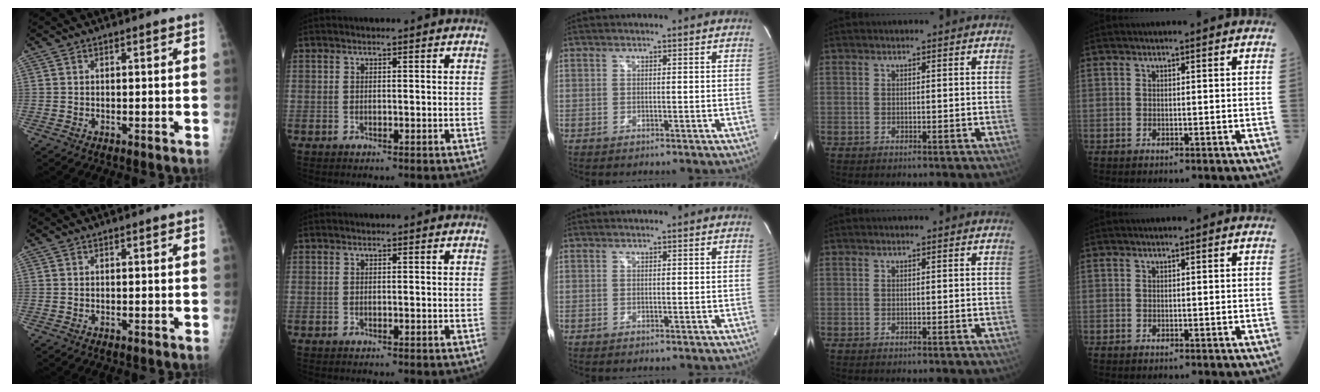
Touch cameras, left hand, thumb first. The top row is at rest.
{}